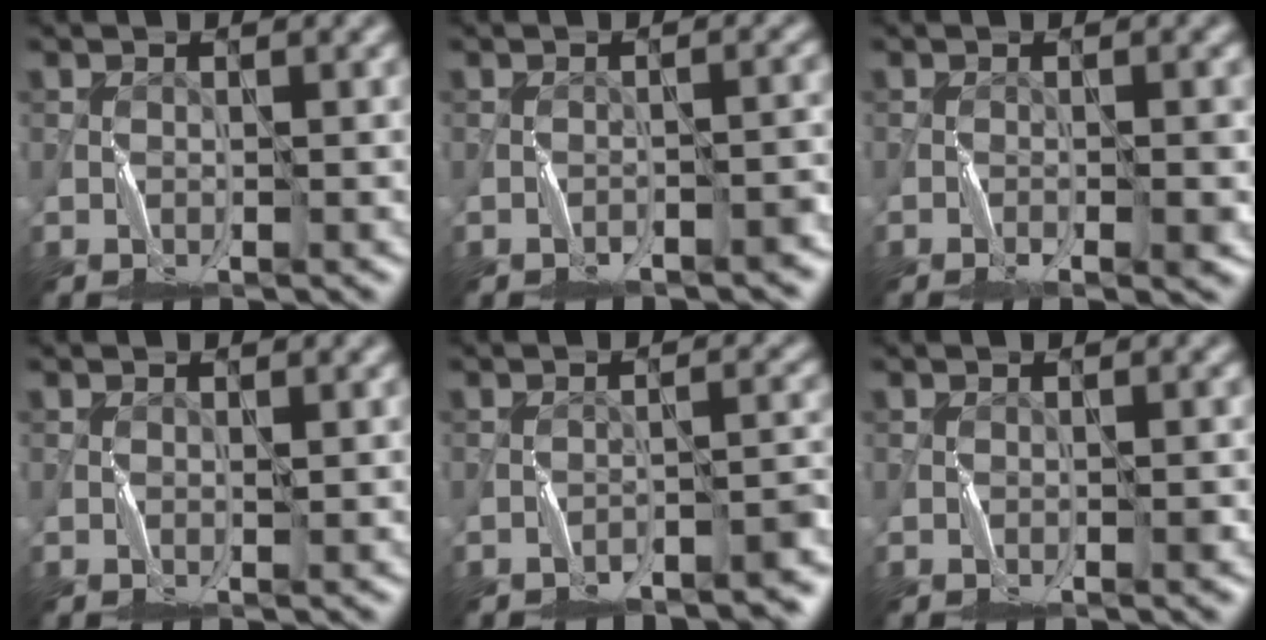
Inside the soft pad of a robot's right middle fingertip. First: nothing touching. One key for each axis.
{"total": 2.3, "fx": -1.9, "fy": 0.6, "fz": 1.2, "tx": -0.016, "ty": 0.012, "tz": -0.026}
{"total": 3.5, "fx": -1.5, "fy": 0.5, "fz": 3.1, "tx": -0.045, "ty": 0.005, "tz": -0.024}
{"total": 0.0}
{"total": 3.7, "fx": -3.3, "fy": 0.6, "fz": 1.6, "tx": -0.018, "ty": 0.013, "tz": -0.050}
{"total": 0.6, "fx": -0.2, "fy": 0.0, "fz": 0.6, "tx": -0.008, "ty": 0.003, "tz": -0.002}